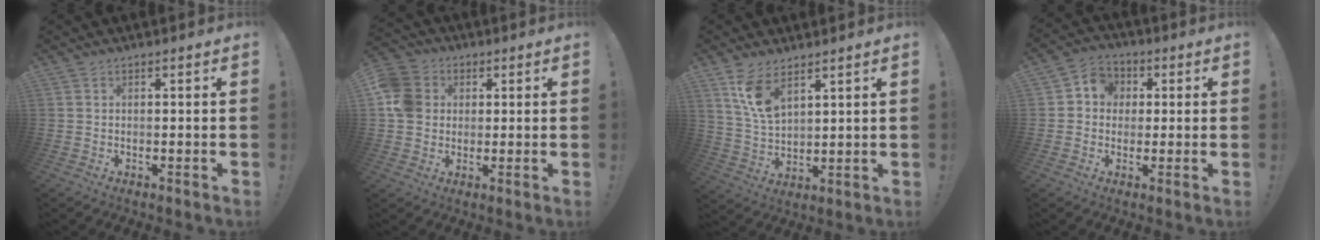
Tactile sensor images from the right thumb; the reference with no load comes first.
{"total": 10.1, "force": [1.1, 9.0, 4.3], "torque": [-0.078, 0.007, 0.024]}
{"total": 9.4, "force": [6.2, 4.2, 5.7], "torque": [-0.109, -0.032, 0.116]}
{"total": 6.7, "force": [0.4, 6.4, 2.2], "torque": [-0.025, 0.006, 0.010]}